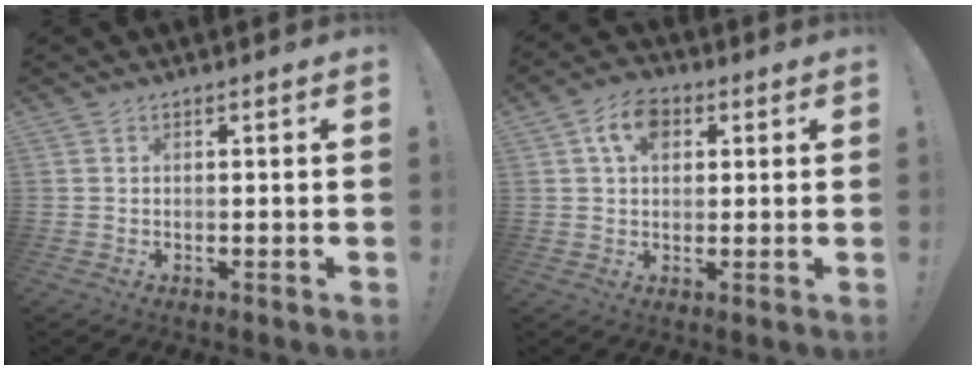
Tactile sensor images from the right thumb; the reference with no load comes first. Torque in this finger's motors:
{"motor_torque": [0.34, 0.30, 0.16, -0.15, 0.02]}